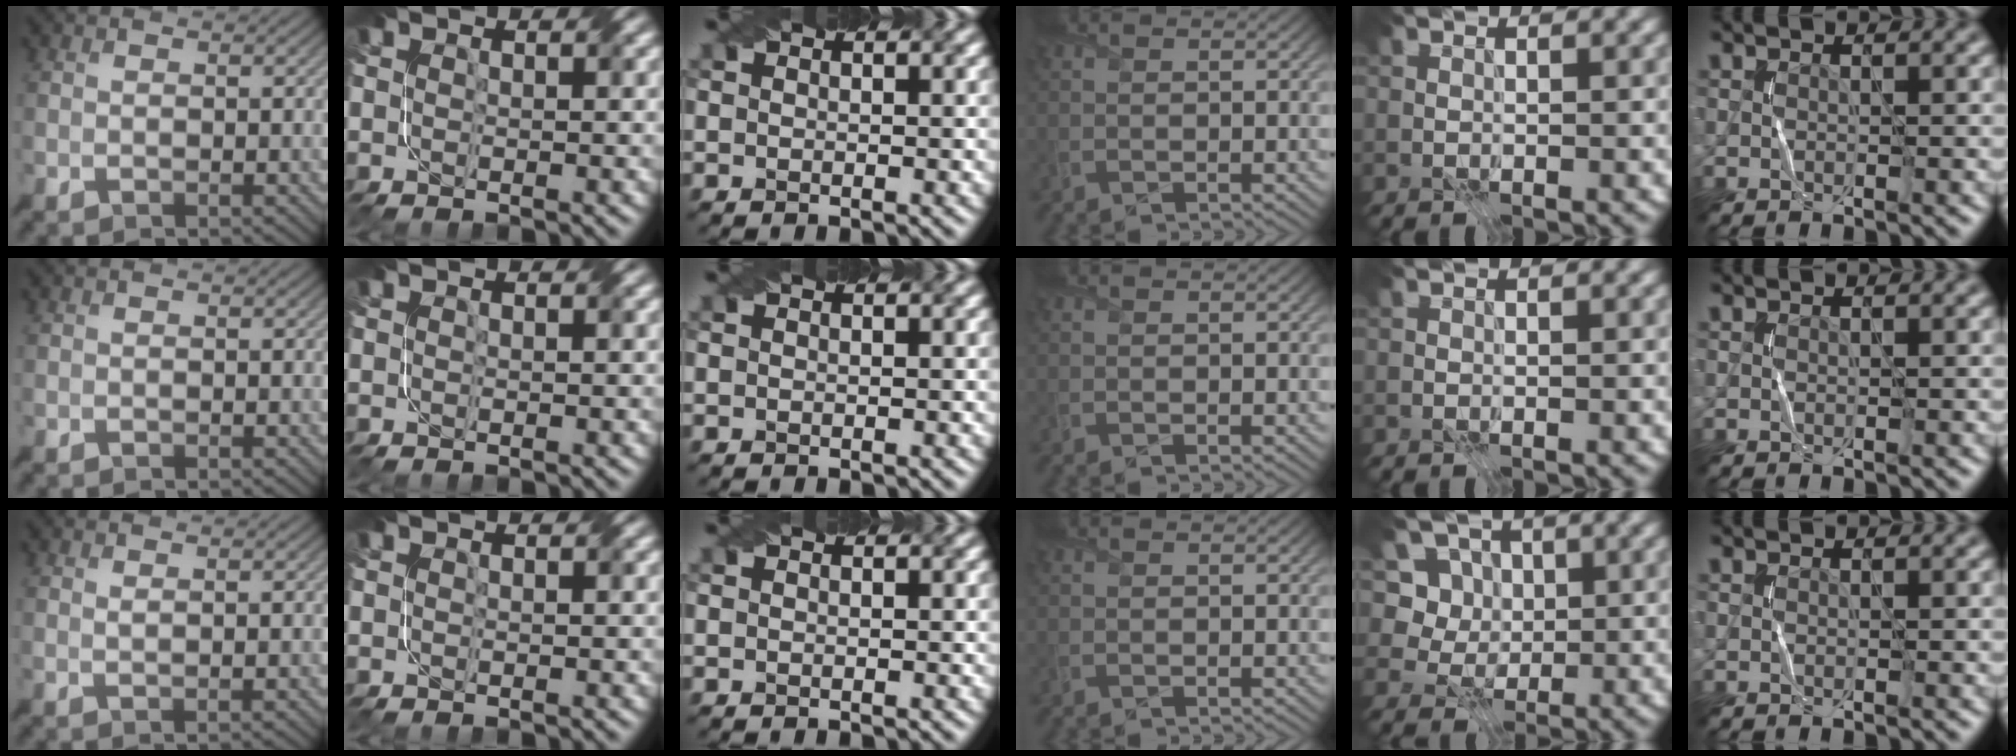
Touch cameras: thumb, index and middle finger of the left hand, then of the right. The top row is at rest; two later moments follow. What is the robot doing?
{"motion": "fold", "object": "file"}